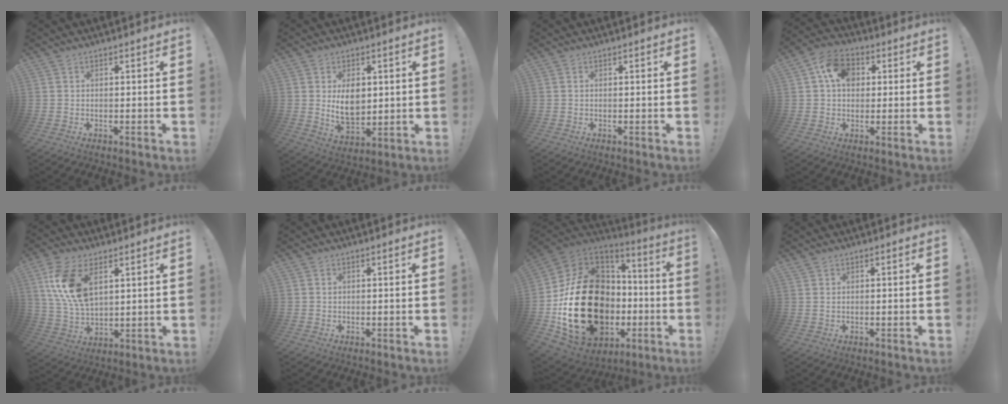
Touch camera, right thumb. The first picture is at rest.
{"total": 9.6, "force": [2.2, 6.7, 6.6], "torque": [-0.102, -0.014, 0.036]}
{"total": 0.0}
{"total": 10.5, "force": [3.2, 8.0, 5.9], "torque": [-0.097, 0.004, 0.062]}
{"total": 13.8, "force": [5.9, 7.6, 9.9], "torque": [-0.207, -0.017, 0.110]}
{"total": 0.5, "force": [0.0, 0.5, -0.2], "torque": [0.002, 0.002, 0.000]}
{"total": 31.6, "force": [-4.6, 22.8, 21.3], "torque": [-0.392, 0.014, -0.013]}
{"total": 0.7, "force": [0.6, 0.0, 0.4], "torque": [0.000, -0.003, 0.010]}